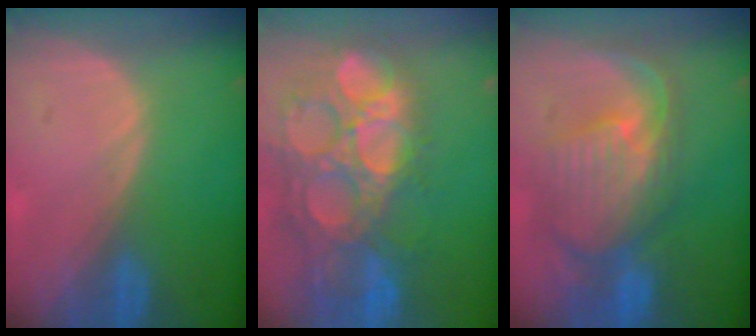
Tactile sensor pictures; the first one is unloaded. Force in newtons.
{"total": 15.4, "press": 12.8, "slide": 8.7}
{"total": 11.1, "press": 9.7, "slide": 5.5}